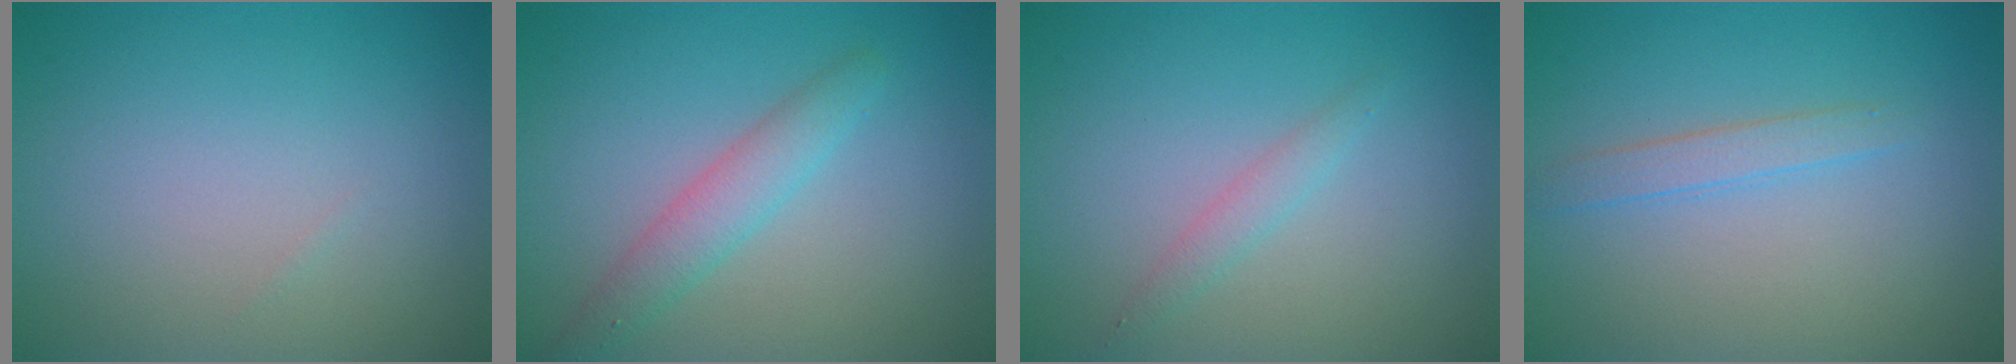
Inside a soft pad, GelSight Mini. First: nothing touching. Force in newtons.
{"total": 2.8, "press": 2.8, "slide": 0.0}
{"total": 1.4, "press": 1.4, "slide": 0.0}
{"total": 1.5, "press": 1.5, "slide": 0.0}